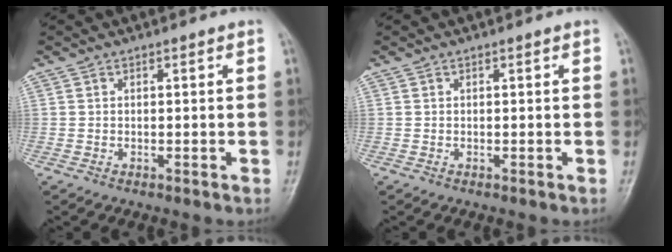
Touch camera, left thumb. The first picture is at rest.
{"total": 0.0}